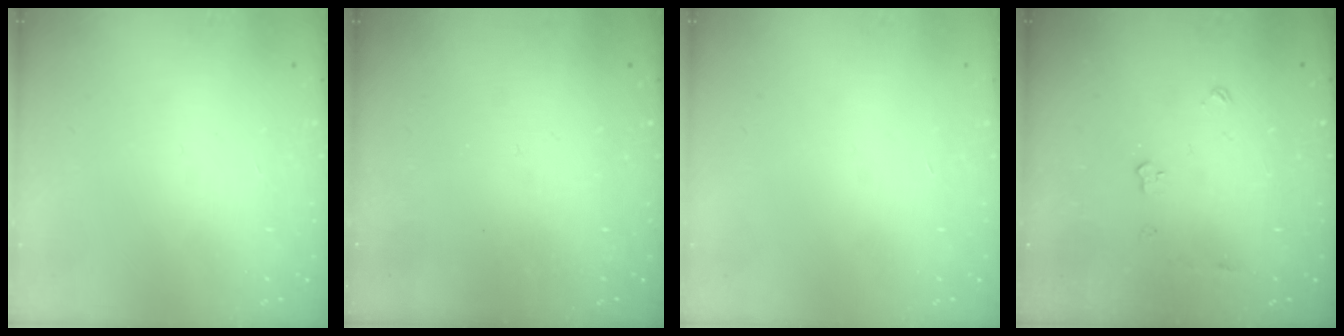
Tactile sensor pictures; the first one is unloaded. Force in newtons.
{"total": 0.0}
{"total": 0.0}
{"total": 5.0, "press": 4.9, "slide": 0.3}